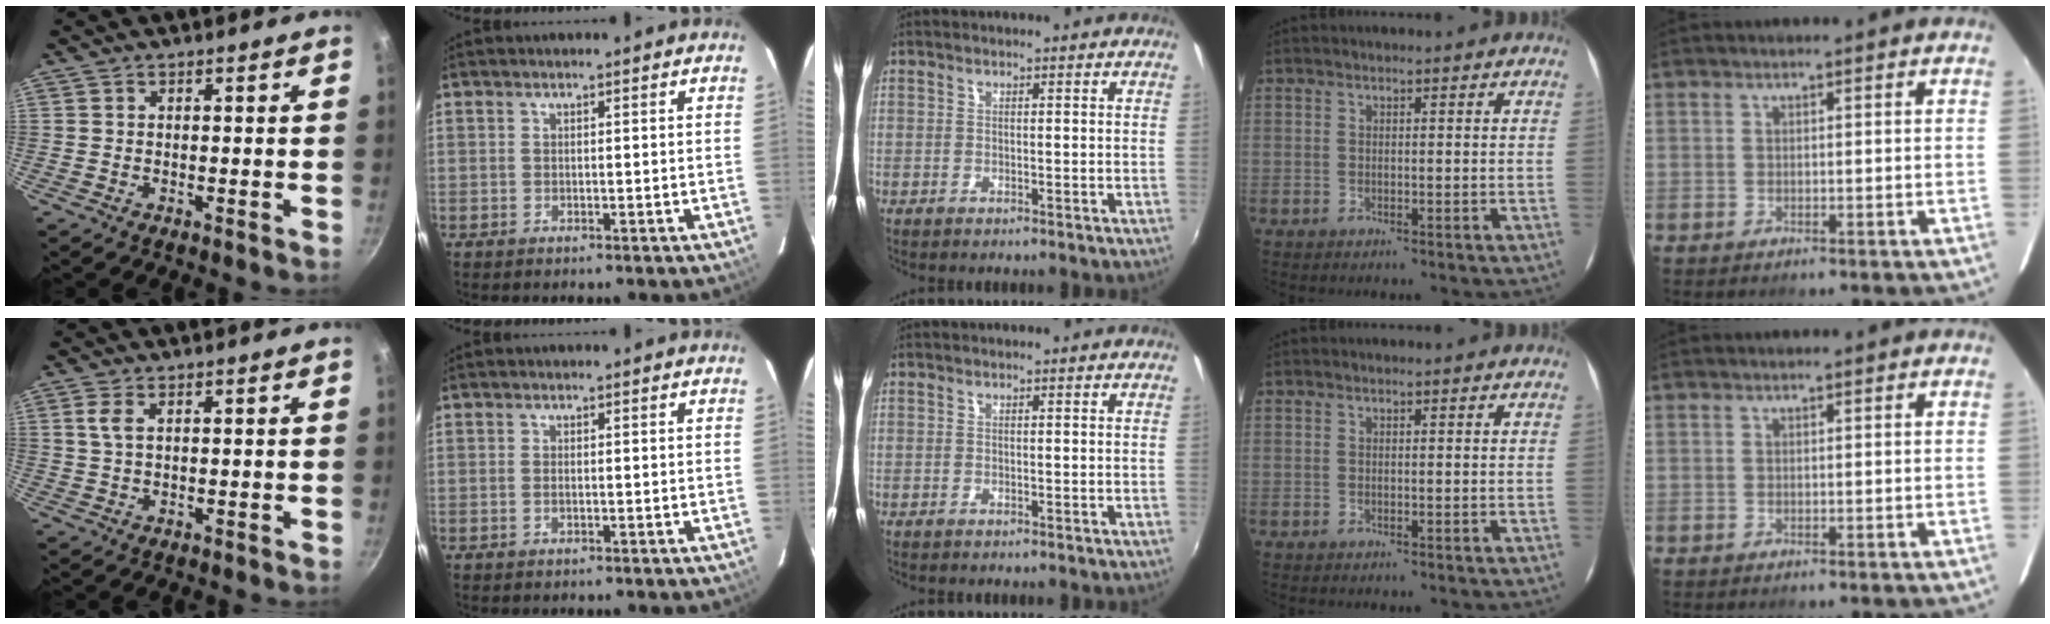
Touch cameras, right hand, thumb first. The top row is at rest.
{"thumb": {"total": 2.8, "force": [0.9, 1.3, 2.3], "torque": [-0.046, -0.001, 0.019]}, "index": {"total": 0.8, "force": [-0.2, 0.4, 0.7], "torque": [-0.015, 0.000, -0.005]}}